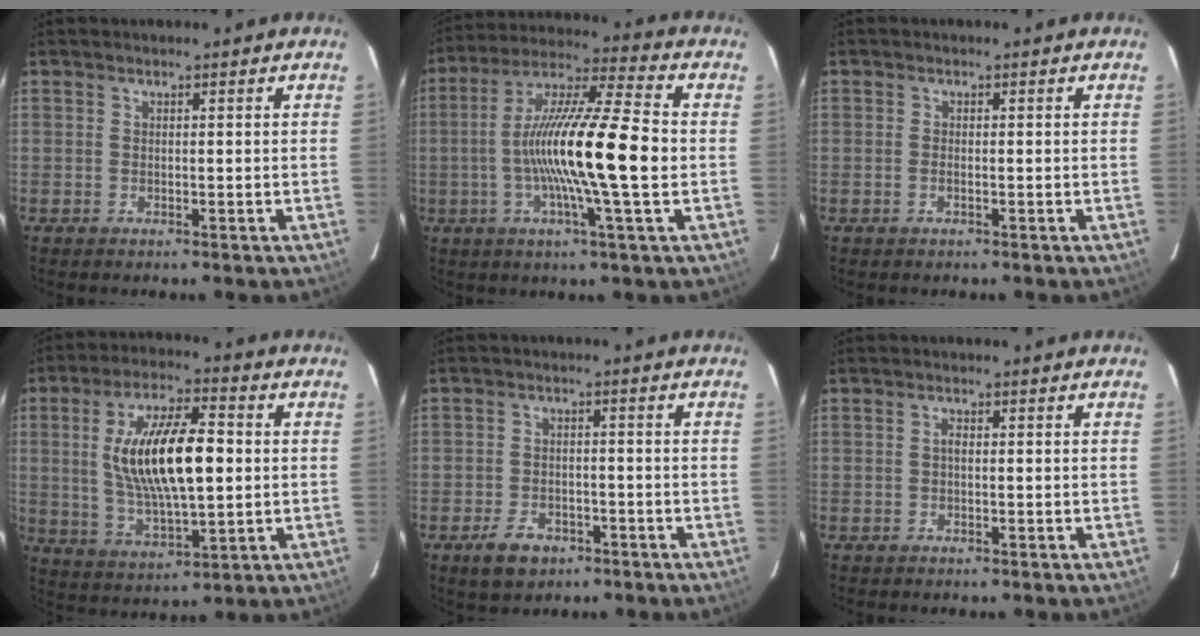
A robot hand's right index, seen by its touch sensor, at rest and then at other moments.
{"total": 18.0, "force": [-1.9, 0.9, 17.9], "torque": [-0.326, 0.005, -0.044]}
{"total": 1.0, "force": [-0.4, 0.4, 0.8], "torque": [-0.020, 0.000, -0.008]}
{"total": 17.0, "force": [1.6, 6.0, 15.9], "torque": [-0.292, 0.005, 0.037]}
{"total": 6.2, "force": [-3.8, 4.0, 2.9], "torque": [-0.075, 0.006, -0.054]}
{"total": 0.8, "force": [-0.1, 0.4, 0.7], "torque": [-0.013, 0.005, -0.003]}